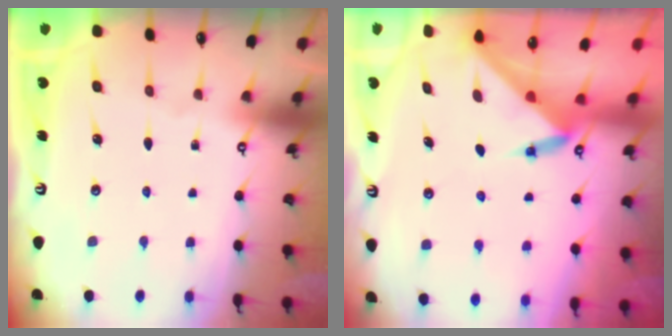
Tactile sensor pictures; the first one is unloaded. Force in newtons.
{"total": 3.5, "press": 3.4, "slide": 0.3}